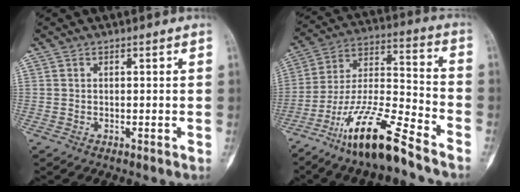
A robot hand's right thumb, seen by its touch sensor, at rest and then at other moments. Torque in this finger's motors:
{"motor_torque": [2.95, 0.50, 1.39, -1.29, 0.62]}